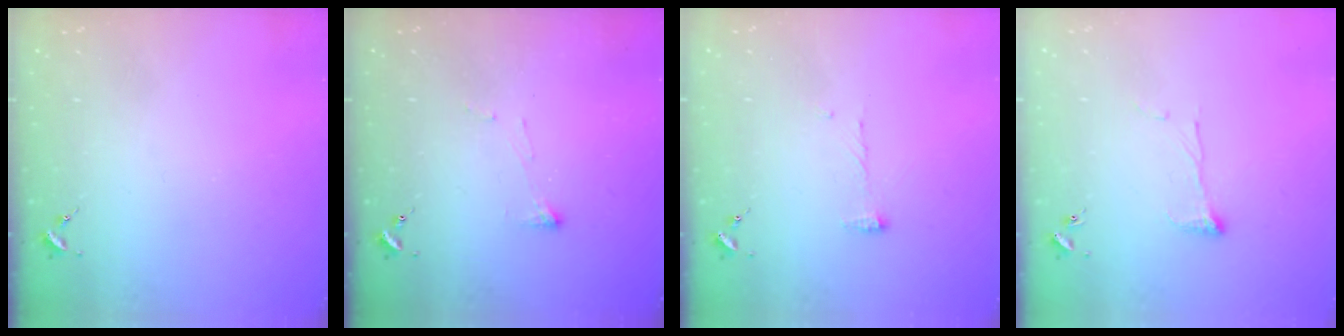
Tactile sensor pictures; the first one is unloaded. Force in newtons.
{"total": 4.1, "press": 4.0, "slide": 0.5}
{"total": 6.9, "press": 6.9, "slide": 0.7}
{"total": 5.8, "press": 5.8, "slide": 0.5}